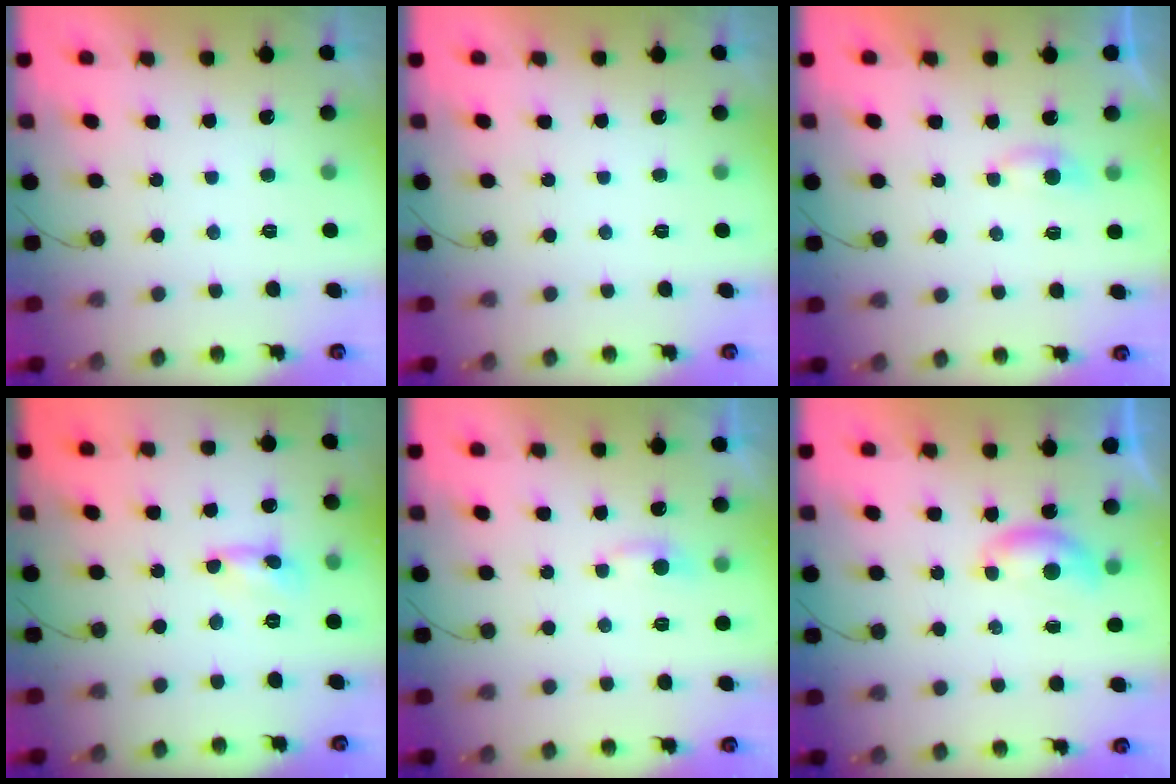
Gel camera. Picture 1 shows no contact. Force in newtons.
{"total": 0.0}
{"total": 2.7, "press": 2.6, "slide": 0.5}
{"total": 1.0, "press": 1.0, "slide": 0.1}
{"total": 3.6, "press": 3.6, "slide": 0.4}
{"total": 4.8, "press": 4.8, "slide": 0.4}